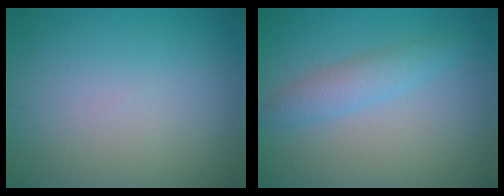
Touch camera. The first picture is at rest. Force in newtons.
{"total": 2.5, "press": 2.5, "slide": 0.1}